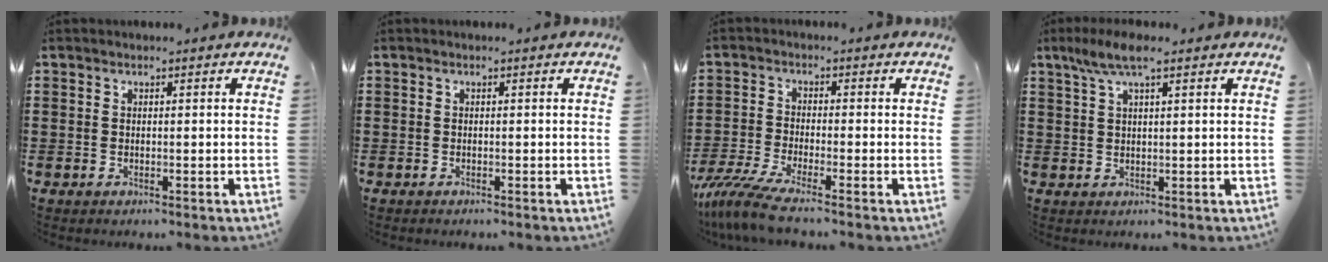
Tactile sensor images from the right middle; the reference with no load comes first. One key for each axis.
{"total": 0.0}
{"total": 5.8, "fx": -4.6, "fy": 0.2, "fz": 3.5, "tx": -0.100, "ty": -0.026, "tz": -0.098}
{"total": 5.1, "fx": 3.1, "fy": 1.0, "fz": 3.9, "tx": -0.082, "ty": 0.007, "tz": 0.054}